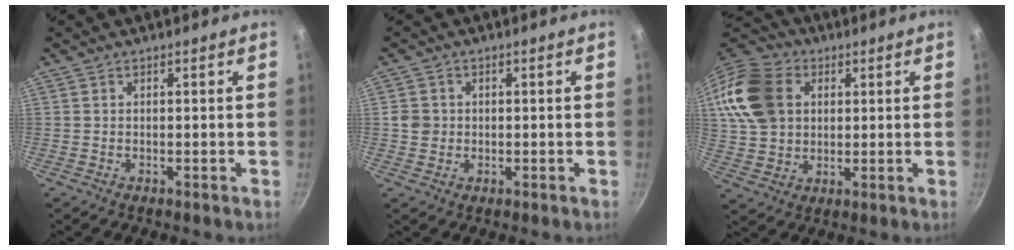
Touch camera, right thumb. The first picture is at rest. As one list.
[{"total": 3.1, "force": [0.0, 2.9, 1.0], "torque": [-0.008, 0.007, -0.002]}, {"total": 17.0, "force": [4.5, 13.1, 9.8], "torque": [-0.185, 0.012, 0.082]}]